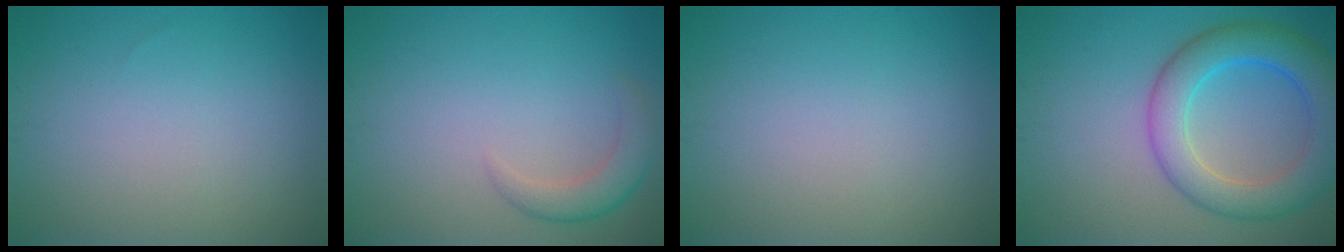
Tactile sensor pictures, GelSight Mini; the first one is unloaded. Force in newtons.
{"total": 2.6, "press": 2.6, "slide": 0.3}
{"total": 0.0}
{"total": 7.0, "press": 7.0, "slide": 0.2}